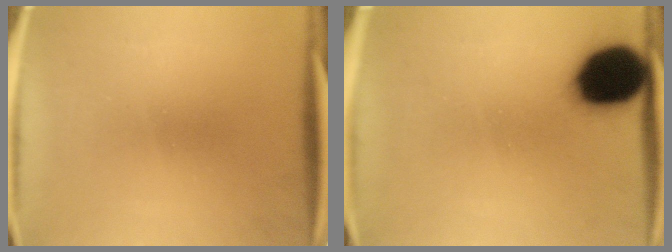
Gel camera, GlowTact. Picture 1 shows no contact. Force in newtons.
{"total": 14.7}